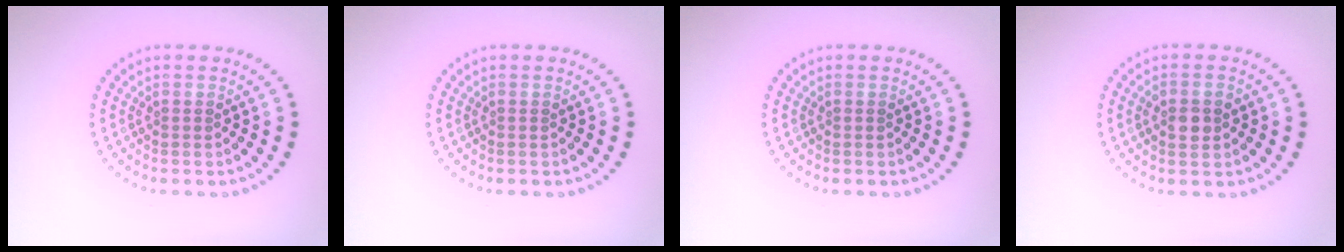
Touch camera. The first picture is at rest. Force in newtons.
{"total": 0.0}
{"total": 0.0}
{"total": 2.5, "press": 2.5, "slide": 0.2}